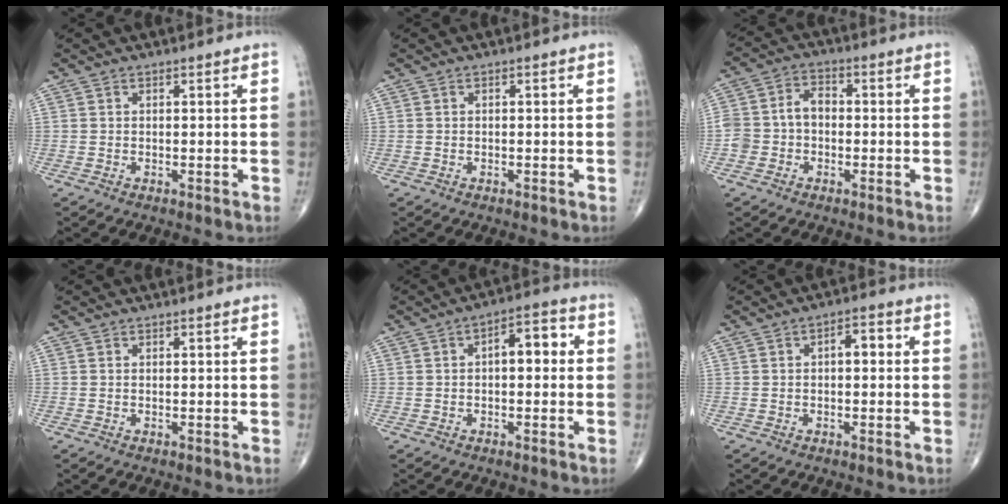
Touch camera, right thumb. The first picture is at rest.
{"total": 0.0}
{"total": 6.7, "force": [-1.1, 5.4, 3.9], "torque": [-0.060, 0.032, -0.031]}
{"total": 0.0}
{"total": 6.5, "force": [0.6, 3.3, 5.6], "torque": [-0.060, 0.025, -0.001]}
{"total": 3.3, "force": [0.2, 1.7, 2.9], "torque": [-0.030, 0.012, -0.003]}